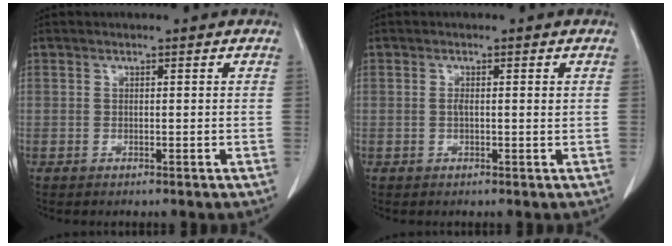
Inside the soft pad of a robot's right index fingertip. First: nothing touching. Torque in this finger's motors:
{"motor_torque": [-0.21, 0.14, -0.04, 0.00]}